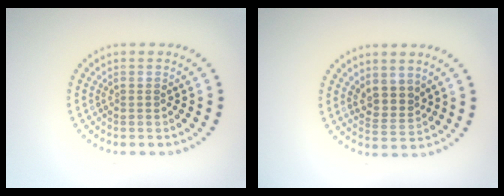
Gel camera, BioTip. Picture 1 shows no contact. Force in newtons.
{"total": 2.4, "press": 1.9, "slide": 1.4}